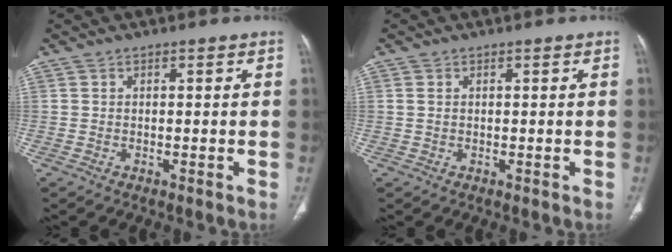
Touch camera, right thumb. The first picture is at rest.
{"total": 0.7, "force": [0.1, 0.5, 0.5], "torque": [-0.016, 0.001, 0.005]}